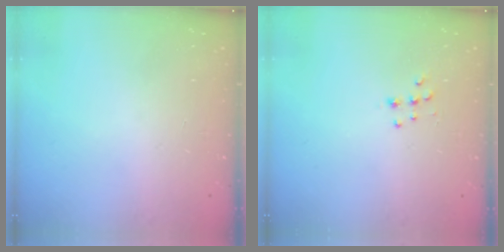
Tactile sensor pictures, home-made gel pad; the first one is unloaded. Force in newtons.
{"total": 6.8, "press": 6.8, "slide": 0.5}